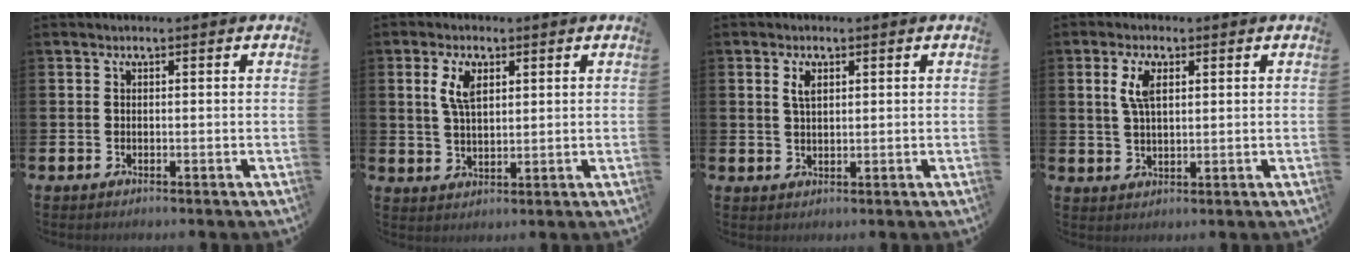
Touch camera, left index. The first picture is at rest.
{"total": 4.5, "force": [2.3, 2.2, 3.2], "torque": [-0.046, -0.001, 0.036]}
{"total": 1.9, "force": [1.3, 0.9, 1.1], "torque": [0.000, -0.007, 0.018]}
{"total": 4.2, "force": [2.0, 1.8, 3.2], "torque": [-0.047, -0.002, 0.029]}